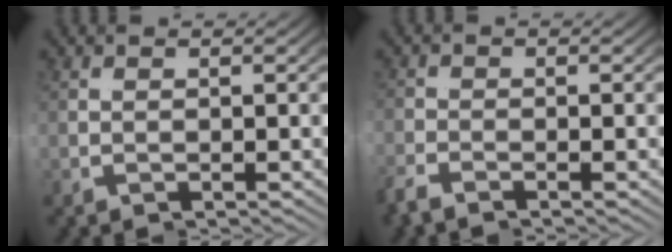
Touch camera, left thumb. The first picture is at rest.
{"total": 2.4, "force": [-1.6, -1.0, -1.6], "torque": [0.020, 0.002, -0.039]}